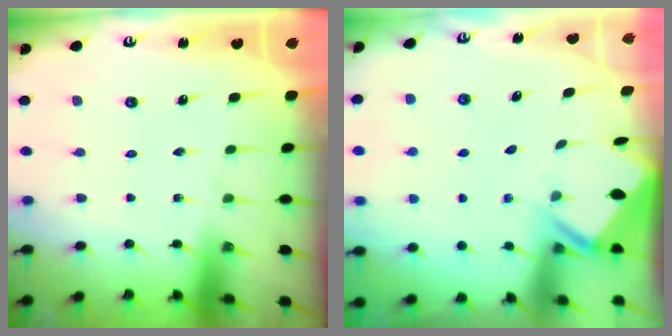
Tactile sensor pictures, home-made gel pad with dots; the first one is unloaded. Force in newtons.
{"total": 3.2, "press": 3.2, "slide": 0.4}